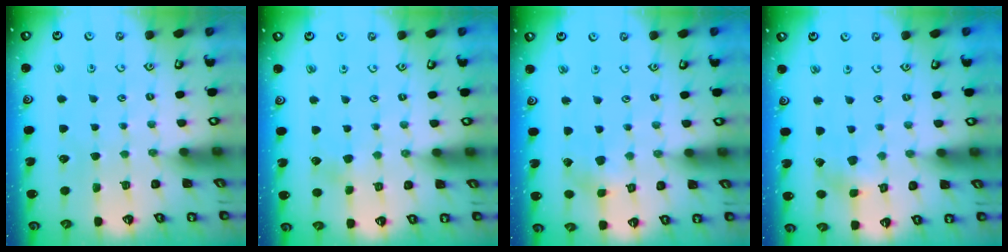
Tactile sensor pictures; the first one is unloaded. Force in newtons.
{"total": 2.1, "press": 2.1, "slide": 0.3}
{"total": 2.9, "press": 2.8, "slide": 0.3}
{"total": 2.9, "press": 2.9, "slide": 0.2}